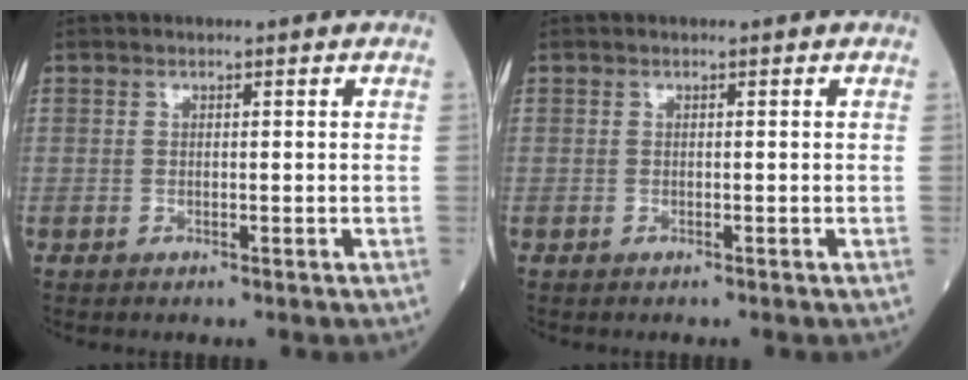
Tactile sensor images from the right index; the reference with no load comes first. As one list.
[{"total": 0.0}]